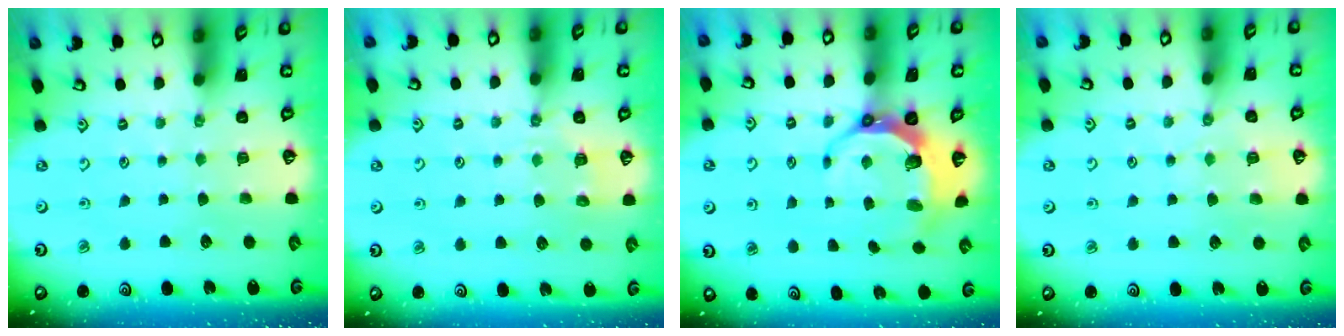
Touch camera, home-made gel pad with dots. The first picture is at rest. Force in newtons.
{"total": 5.1, "press": 5.0, "slide": 1.0}
{"total": 7.6, "press": 6.2, "slide": 4.3}
{"total": 4.0, "press": 3.9, "slide": 0.5}